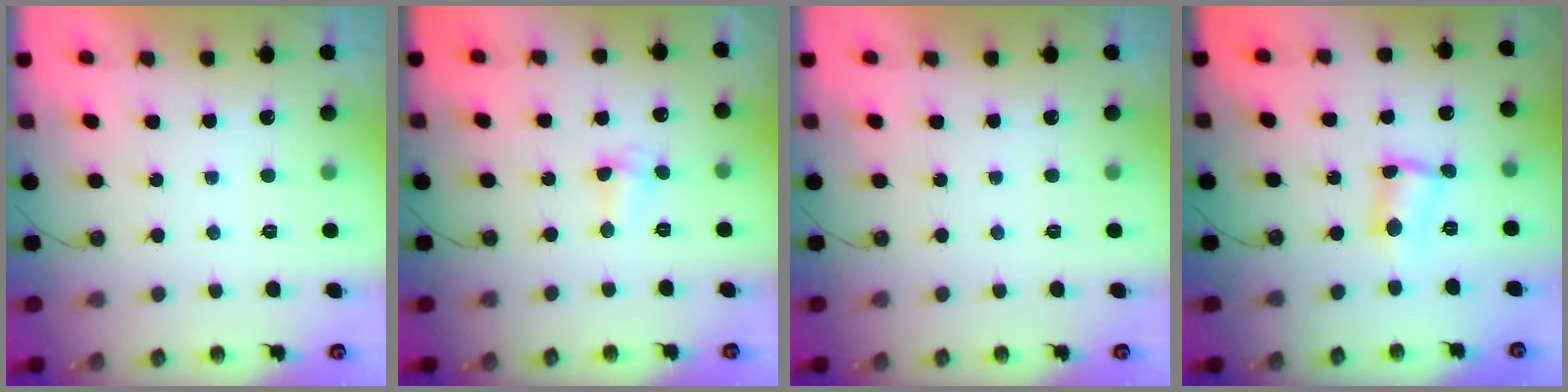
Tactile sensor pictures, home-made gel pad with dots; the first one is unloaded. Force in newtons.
{"total": 2.9, "press": 2.8, "slide": 0.7}
{"total": 0.0}
{"total": 2.8, "press": 2.8, "slide": 0.6}